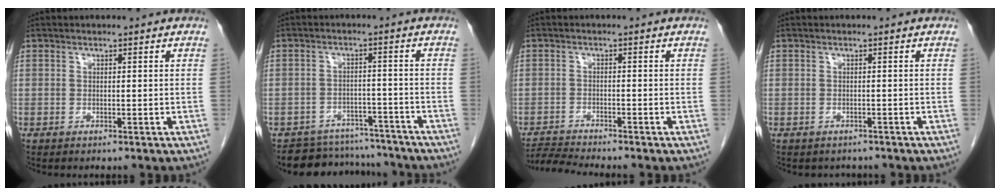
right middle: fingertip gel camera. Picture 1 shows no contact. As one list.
[{"total": 9.3, "force": [-8.7, 3.2, 0.0], "torque": [0.014, 0.019, -0.117]}, {"total": 3.8, "force": [-3.5, -1.4, 0.0], "torque": [-0.008, -0.019, -0.066]}, {"total": 2.0, "force": [-1.7, 1.0, 0.1], "torque": [-0.004, 0.001, -0.024]}]